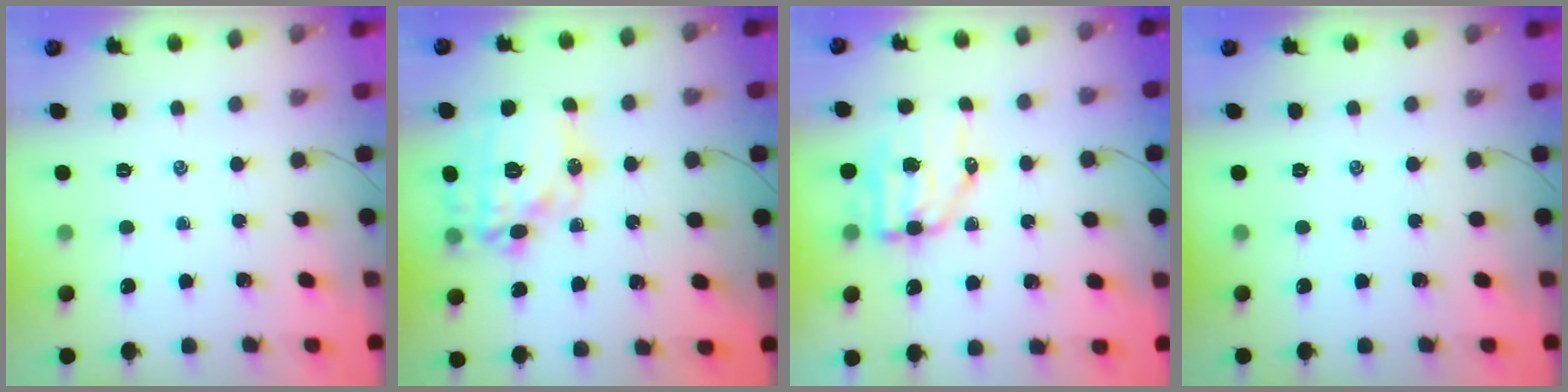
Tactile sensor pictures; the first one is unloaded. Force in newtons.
{"total": 19.7, "press": 19.6, "slide": 2.1}
{"total": 7.7, "press": 7.6, "slide": 1.6}
{"total": 0.0}